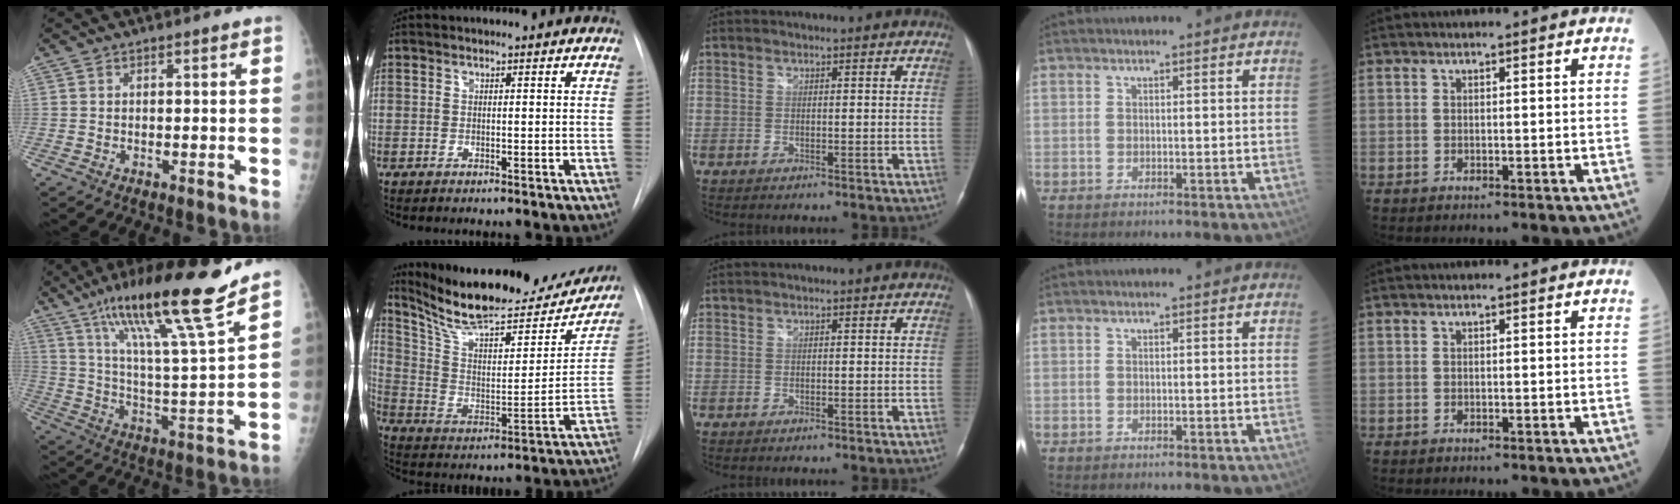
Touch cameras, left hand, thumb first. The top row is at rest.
{"thumb": {"total": 20.7, "force": [14.8, 1.2, 14.5], "torque": [-0.225, -0.067, 0.252]}, "index": {"total": 25.0, "force": [22.1, 5.1, 10.5], "torque": [-0.167, -0.024, 0.327]}}